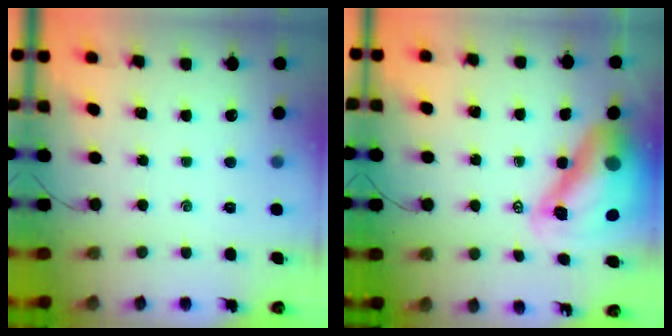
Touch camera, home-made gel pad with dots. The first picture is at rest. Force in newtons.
{"total": 17.1, "press": 16.3, "slide": 5.2}